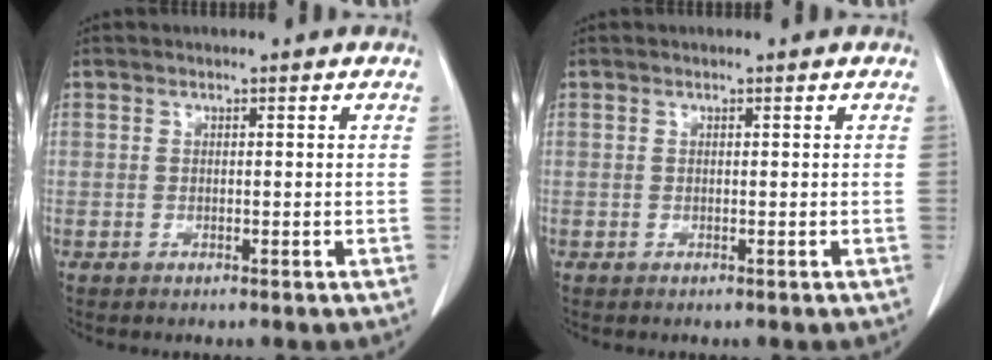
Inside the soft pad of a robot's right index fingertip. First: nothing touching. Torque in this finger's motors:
{"motor_torque": [0.23, -0.06, 0.10, 0.01]}